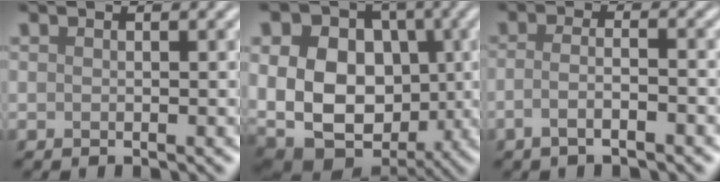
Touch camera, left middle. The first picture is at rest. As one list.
[{"total": 16.5, "force": [1.1, 13.3, 9.7], "torque": [-0.191, 0.024, 0.014]}, {"total": 2.5, "force": [-1.3, 0.7, 2.0], "torque": [-0.036, 0.001, -0.034]}]